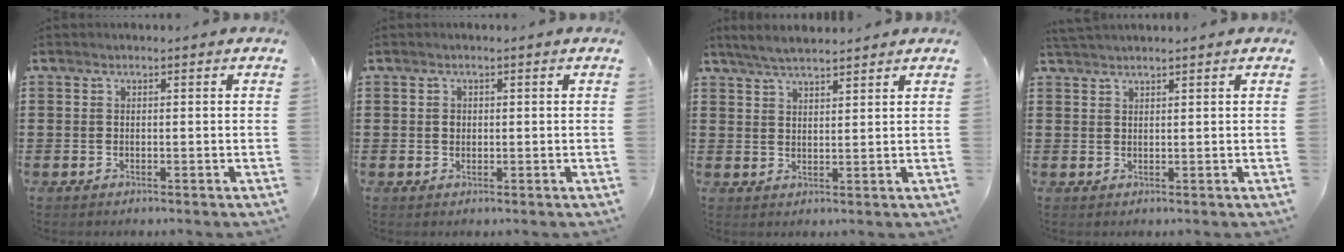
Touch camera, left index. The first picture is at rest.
{"total": 1.0, "force": [0.2, 0.8, 0.6], "torque": [-0.014, 0.003, 0.005]}
{"total": 3.7, "force": [3.5, 0.3, 1.4], "torque": [-0.036, -0.002, 0.065]}
{"total": 1.5, "force": [1.5, -0.1, 0.4], "torque": [-0.011, 0.000, 0.029]}